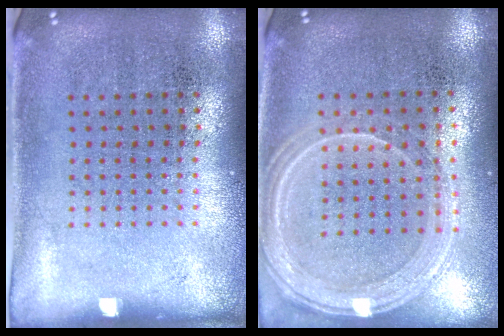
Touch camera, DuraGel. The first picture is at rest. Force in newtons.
{"total": 1.3, "press": 1.3, "slide": 0.1}